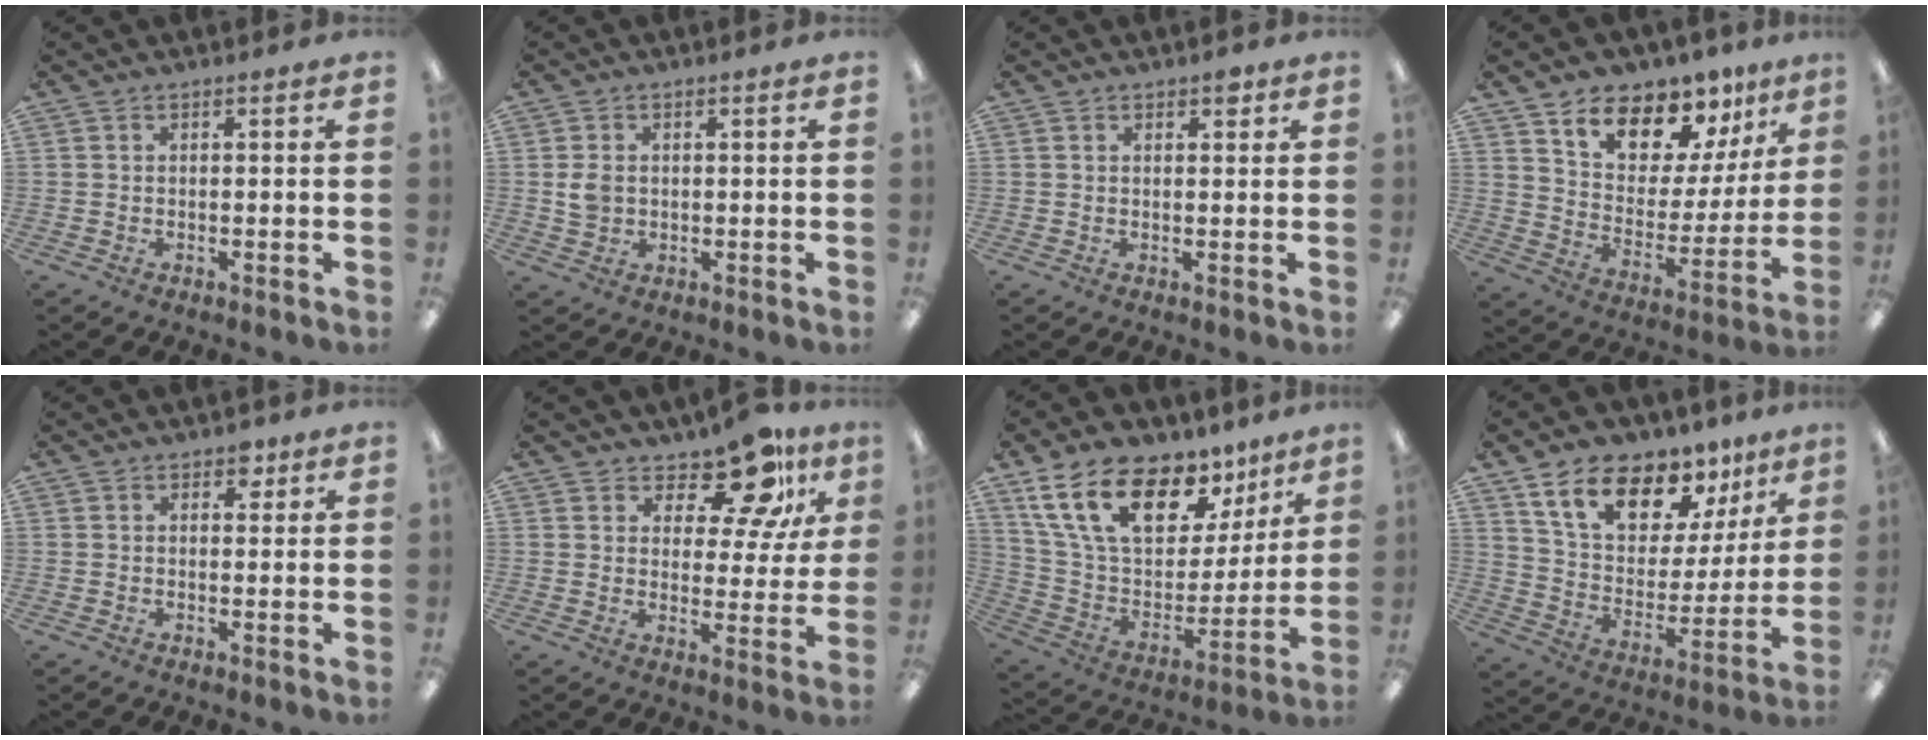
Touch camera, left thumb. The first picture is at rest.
{"total": 3.2, "force": [0.3, 2.6, 1.8], "torque": [-0.029, 0.002, 0.004]}
{"total": 2.1, "force": [1.3, 1.1, 1.1], "torque": [-0.007, -0.003, 0.020]}
{"total": 12.6, "force": [10.4, 6.2, 3.6], "torque": [-0.070, -0.088, 0.189]}
{"total": 2.7, "force": [1.7, 1.7, 1.3], "torque": [-0.004, -0.007, 0.025]}
{"total": 12.7, "force": [9.2, 5.7, 6.5], "torque": [-0.096, -0.060, 0.165]}
{"total": 22.0, "force": [13.2, 11.4, 13.4], "torque": [-0.245, -0.063, 0.239]}
{"total": 16.4, "force": [11.7, 8.5, 7.7], "torque": [-0.145, -0.067, 0.211]}